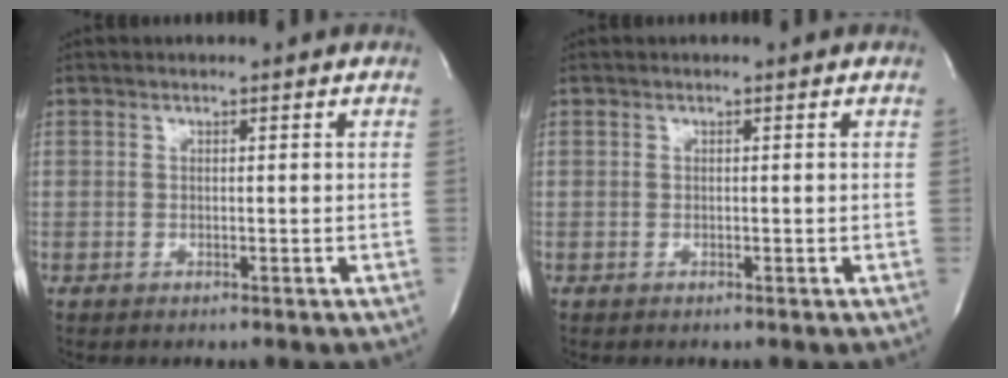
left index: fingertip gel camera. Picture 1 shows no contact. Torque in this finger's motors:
{"motor_torque": [0.28, 0.21, 0.00, 0.00]}